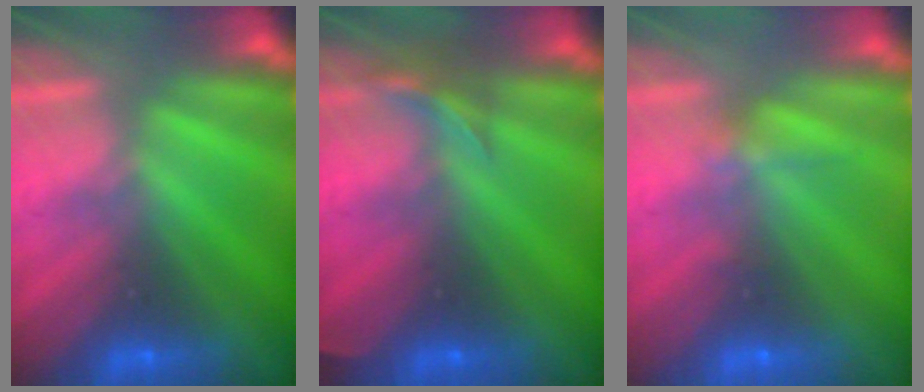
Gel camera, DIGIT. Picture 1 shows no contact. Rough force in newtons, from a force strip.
{"total": 2.9}
{"total": 2.1}